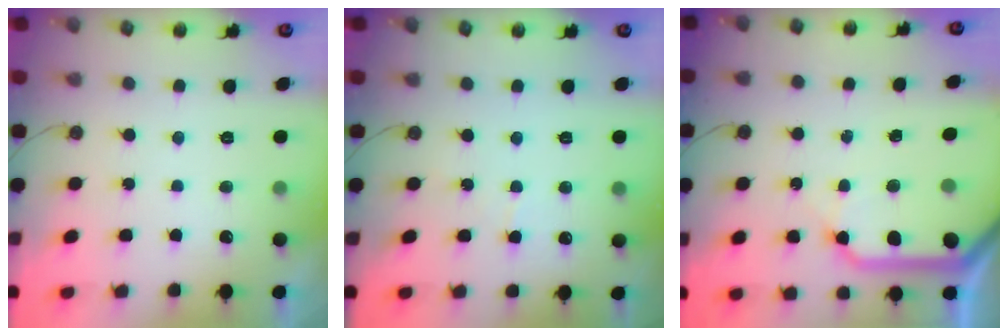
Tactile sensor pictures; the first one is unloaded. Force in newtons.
{"total": 3.6, "press": 3.6, "slide": 0.6}
{"total": 14.3, "press": 14.2, "slide": 1.5}